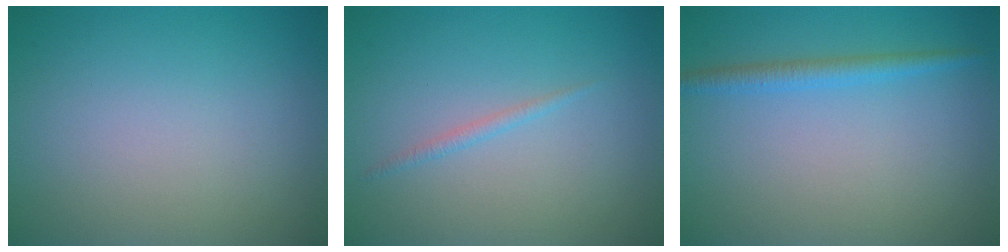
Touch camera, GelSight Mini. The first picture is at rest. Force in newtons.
{"total": 0.8, "press": 0.8, "slide": 0.1}
{"total": 1.8, "press": 1.8, "slide": 0.1}